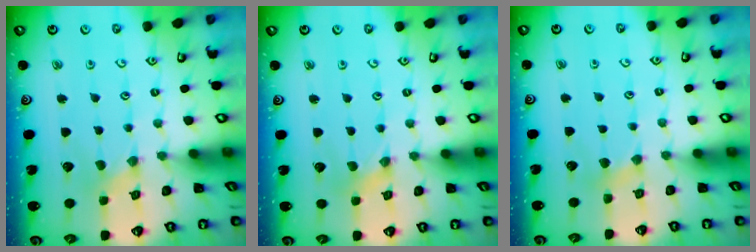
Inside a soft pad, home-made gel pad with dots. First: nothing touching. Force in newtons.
{"total": 0.0}
{"total": 3.9, "press": 3.9, "slide": 0.6}